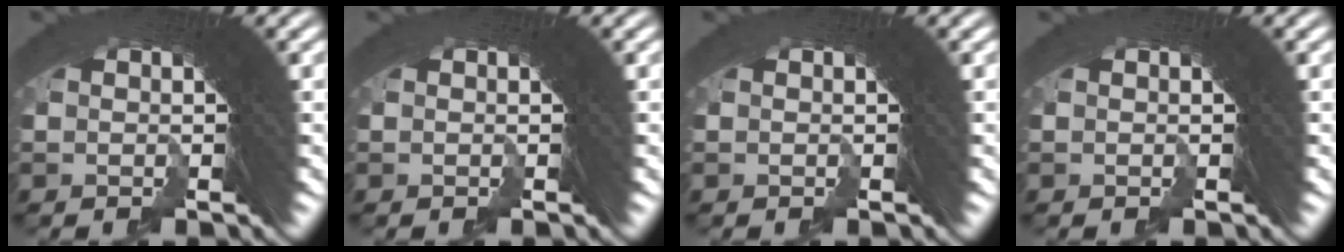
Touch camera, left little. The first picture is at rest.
{"total": 0.0}
{"total": 0.0}
{"total": 0.0}